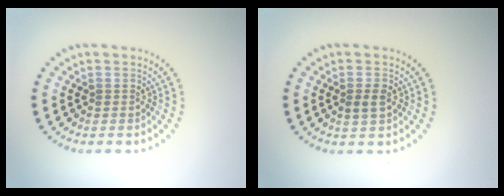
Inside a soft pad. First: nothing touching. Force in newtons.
{"total": 1.5, "press": 1.5, "slide": 0.1}